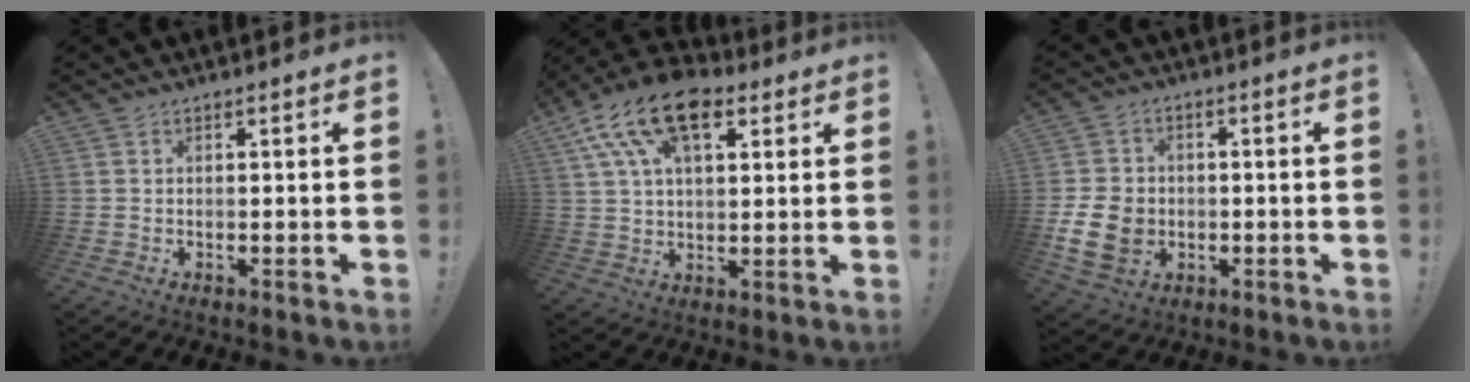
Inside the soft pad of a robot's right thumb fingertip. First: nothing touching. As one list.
[{"total": 16.9, "force": [8.2, 9.1, 11.7], "torque": [-0.203, -0.029, 0.148]}, {"total": 12.3, "force": [-2.1, 9.9, 7.0], "torque": [-0.126, 0.011, -0.037]}]